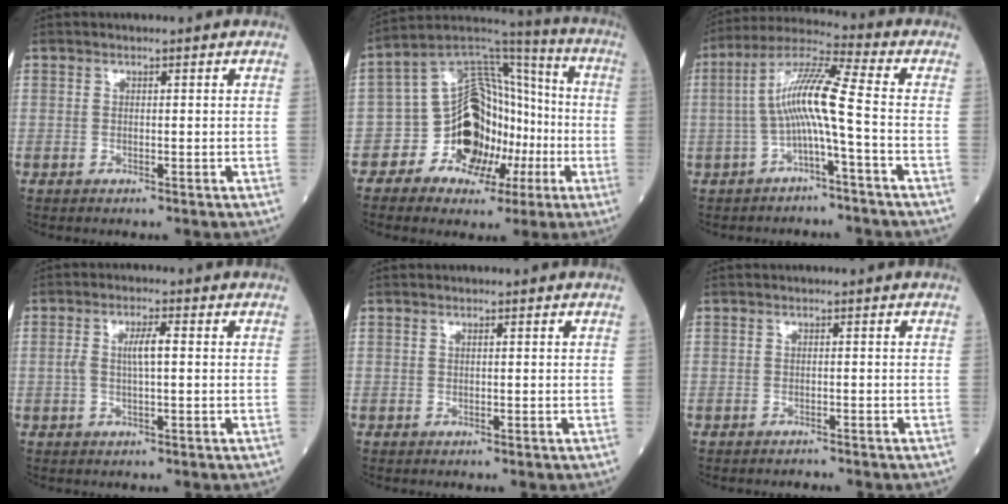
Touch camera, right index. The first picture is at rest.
{"total": 13.8, "force": [-4.6, 10.2, 8.2], "torque": [-0.133, 0.040, -0.072]}
{"total": 9.2, "force": [-1.6, -0.4, 9.1], "torque": [-0.173, 0.029, -0.036]}
{"total": 3.7, "force": [0.3, 0.6, 3.6], "torque": [-0.073, 0.008, 0.006]}
{"total": 0.0}
{"total": 0.9, "force": [-0.9, 0.0, -0.1], "torque": [-0.003, -0.004, -0.013]}